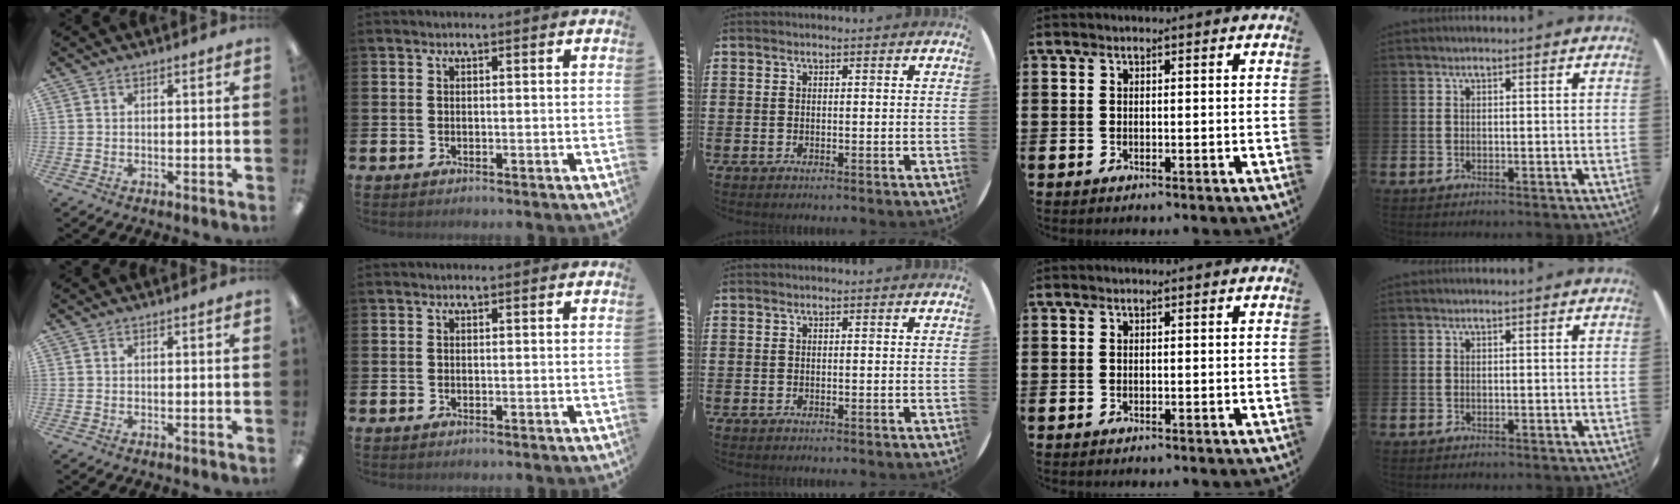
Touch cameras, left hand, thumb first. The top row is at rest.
{}